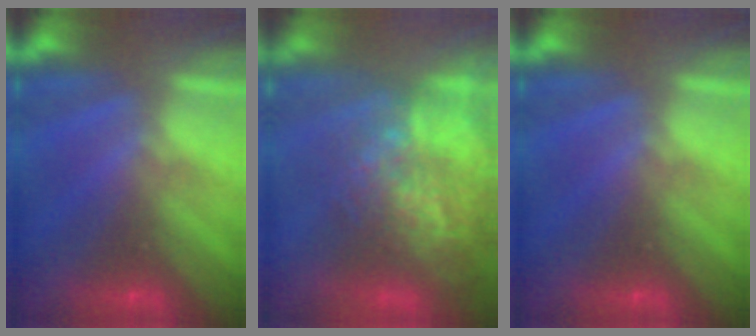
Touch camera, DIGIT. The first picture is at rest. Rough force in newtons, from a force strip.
{"total": 11.8}
{"total": 0.0}